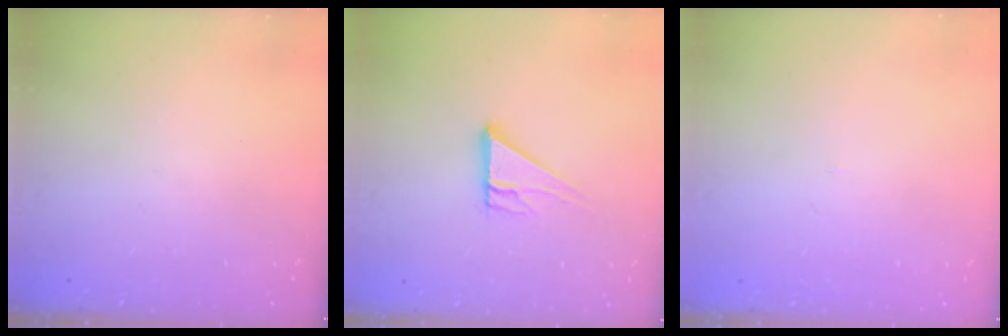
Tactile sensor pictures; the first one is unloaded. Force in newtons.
{"total": 8.5, "press": 8.4, "slide": 0.8}
{"total": 1.5, "press": 1.5, "slide": 0.1}